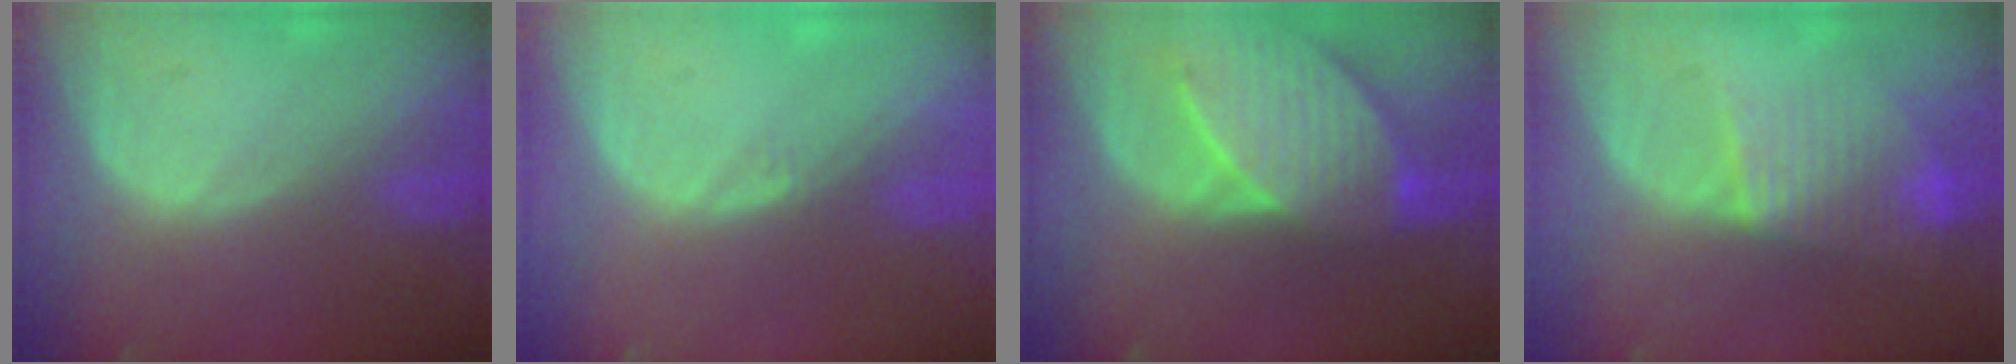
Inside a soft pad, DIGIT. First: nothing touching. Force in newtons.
{"total": 0.5, "press": 0.5, "slide": 0.2}
{"total": 9.8, "press": 8.8, "slide": 4.3}
{"total": 7.9, "press": 6.7, "slide": 4.3}